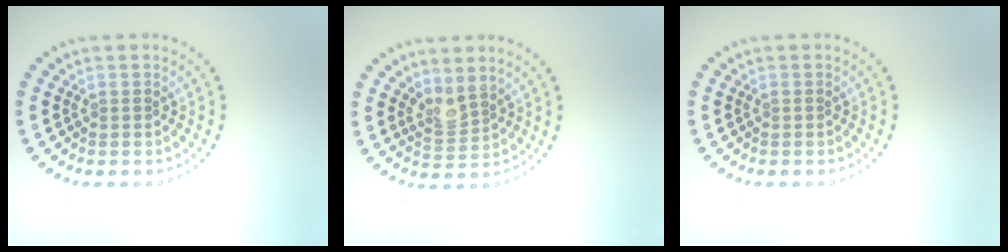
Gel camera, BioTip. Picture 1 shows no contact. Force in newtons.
{"total": 2.1, "press": 1.6, "slide": 1.3}
{"total": 0.0}